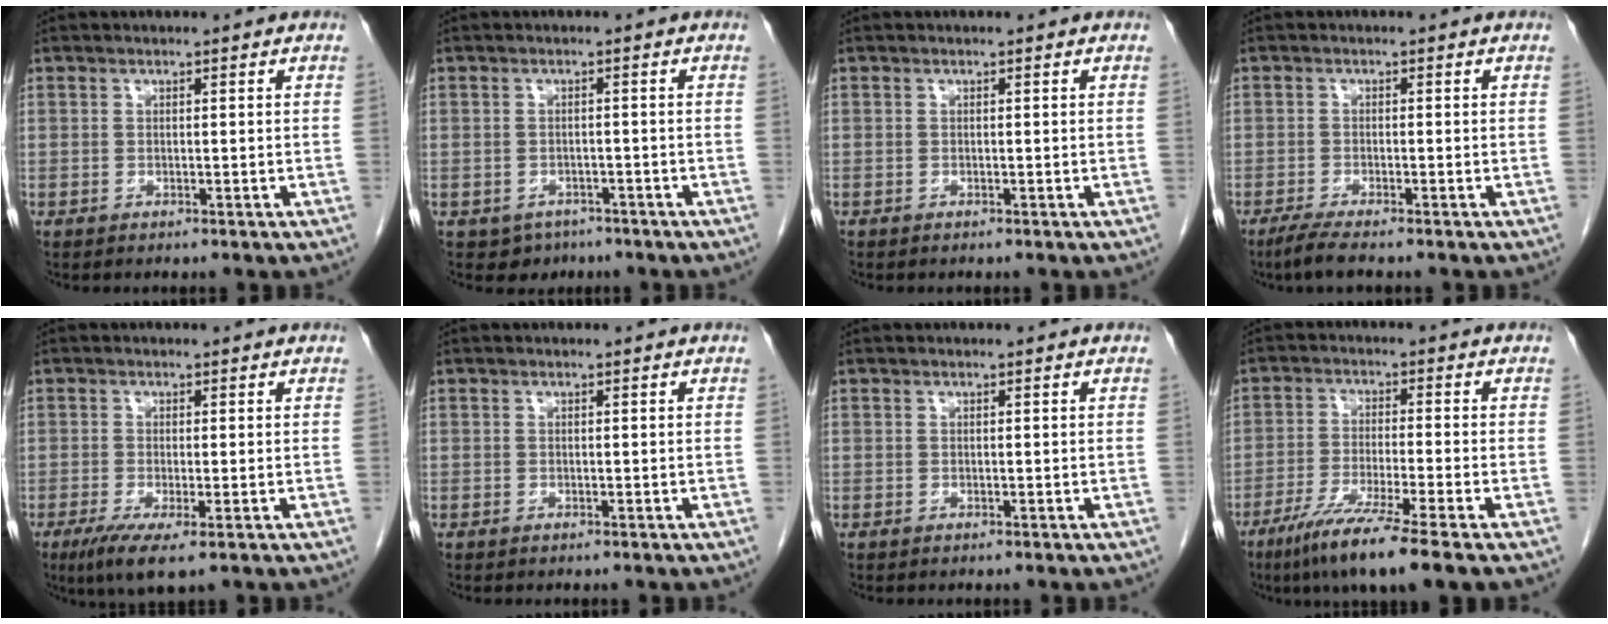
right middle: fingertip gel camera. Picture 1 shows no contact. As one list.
[{"total": 3.1, "force": [-2.0, 2.4, 0.3], "torque": [-0.005, 0.009, -0.024]}, {"total": 0.0}, {"total": 3.4, "force": [-2.7, 0.0, 2.1], "torque": [-0.045, -0.009, -0.051]}, {"total": 5.2, "force": [-2.6, 0.8, 4.4], "torque": [-0.078, -0.015, -0.041]}, {"total": 0.0}, {"total": 0.0}, {"total": 10.1, "force": [-6.9, -1.1, 7.3], "torque": [-0.133, -0.034, -0.121]}]